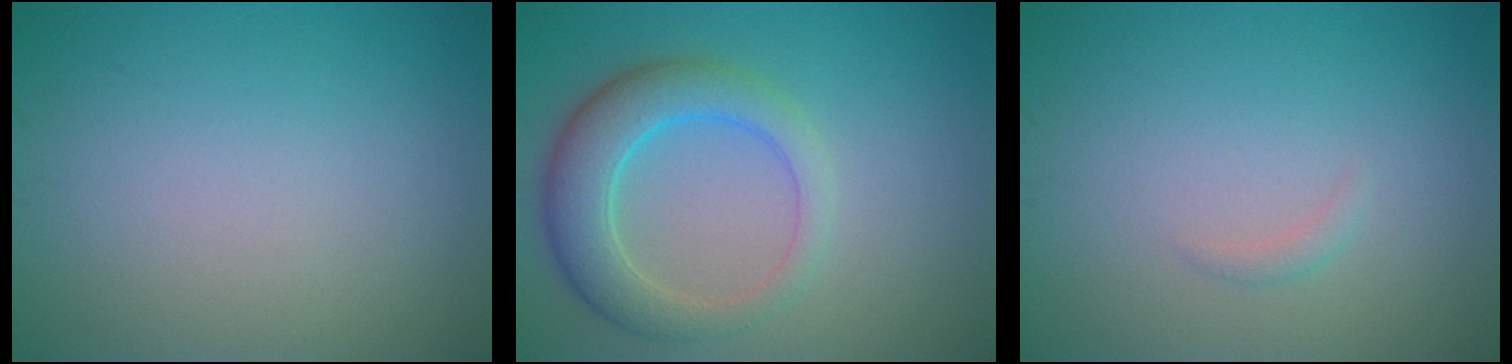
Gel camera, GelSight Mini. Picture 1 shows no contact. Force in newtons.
{"total": 5.4, "press": 5.4, "slide": 0.2}
{"total": 0.7, "press": 0.7, "slide": 0.0}